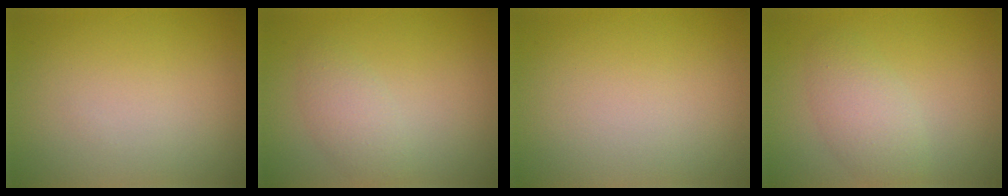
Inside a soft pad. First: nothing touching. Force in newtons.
{"total": 2.1, "press": 2.1, "slide": 0.1}
{"total": 0.0}
{"total": 2.9, "press": 2.9, "slide": 0.2}